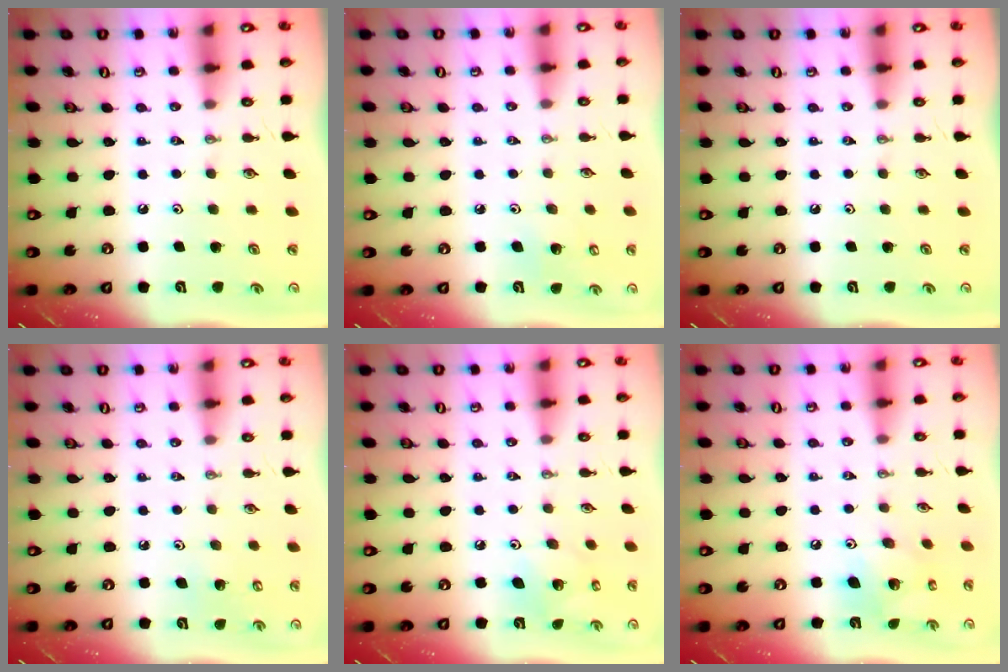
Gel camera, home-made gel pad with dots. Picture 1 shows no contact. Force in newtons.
{"total": 5.2, "press": 5.1, "slide": 0.5}
{"total": 0.0}
{"total": 4.5, "press": 4.5, "slide": 0.4}
{"total": 5.9, "press": 5.9, "slide": 0.2}
{"total": 10.4, "press": 10.3, "slide": 0.9}